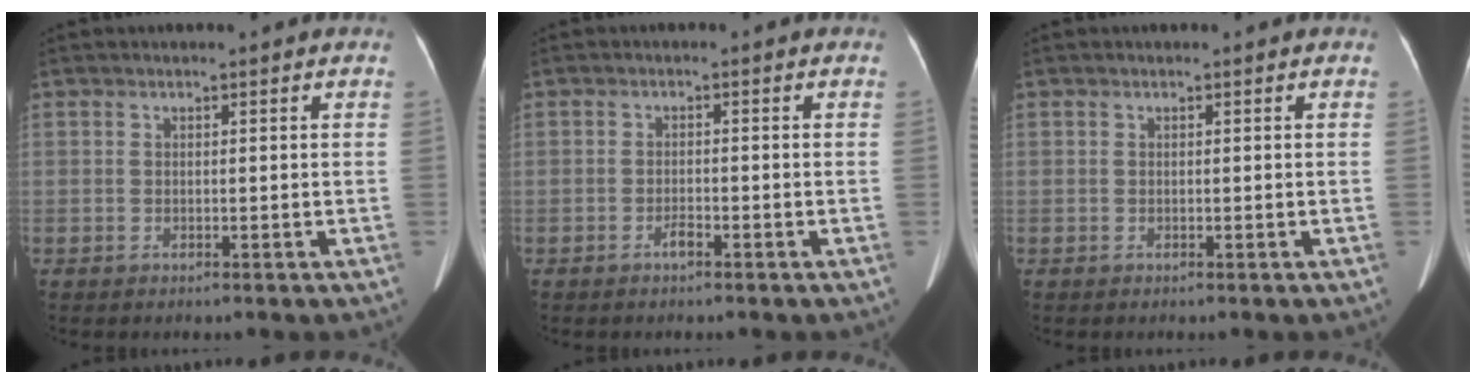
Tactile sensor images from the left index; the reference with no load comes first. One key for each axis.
{"total": 1.4, "fx": -1.2, "fy": 0.2, "fz": 0.7, "tx": -0.019, "ty": -0.002, "tz": -0.020}
{"total": 0.0}